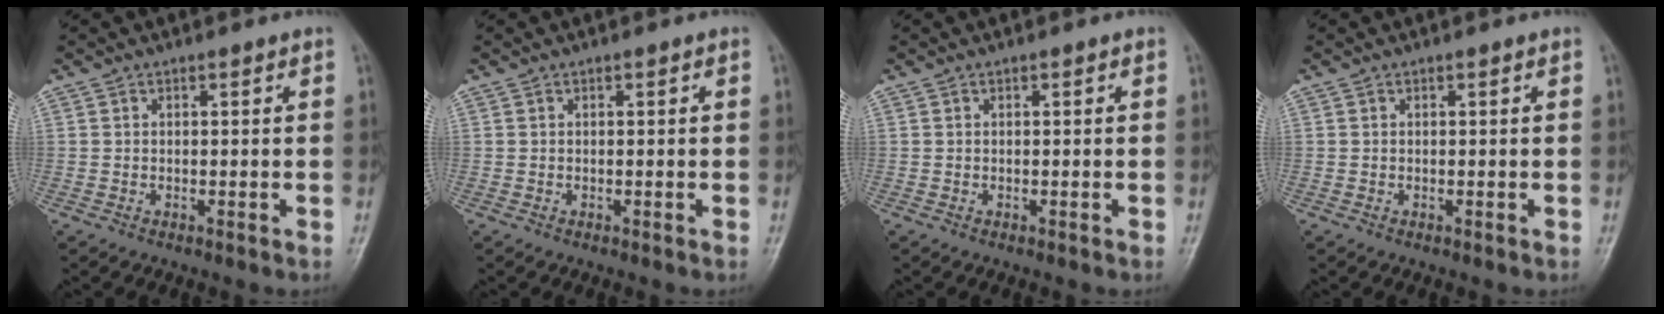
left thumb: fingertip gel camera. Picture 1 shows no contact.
{"total": 0.0}
{"total": 0.0}
{"total": 0.0}